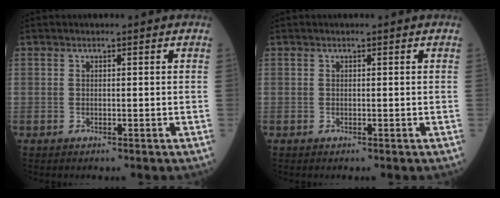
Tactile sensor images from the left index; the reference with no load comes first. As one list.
[{"total": 0.0}]